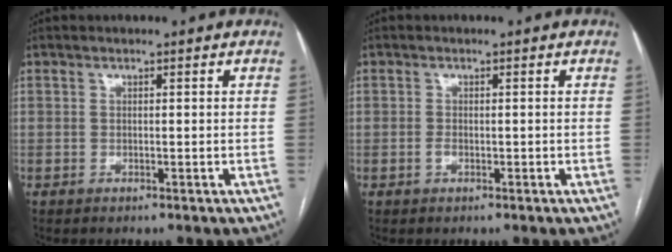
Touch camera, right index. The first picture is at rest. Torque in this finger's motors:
{"motor_torque": [0.65, 0.15, 0.21, 0.07]}